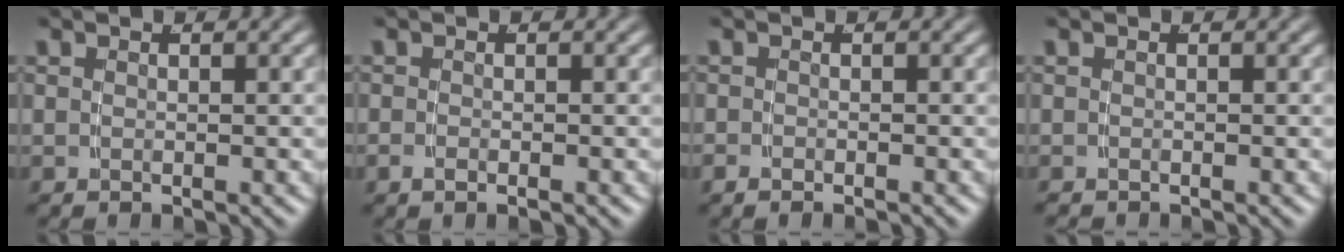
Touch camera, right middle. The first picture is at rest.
{"total": 0.9, "force": [-0.6, 0.3, 0.5], "torque": [-0.013, -0.002, -0.011]}
{"total": 0.8, "force": [-0.7, 0.2, 0.2], "torque": [-0.008, -0.004, -0.013]}
{"total": 0.5, "force": [-0.5, -0.1, -0.1], "torque": [-0.001, -0.007, -0.006]}